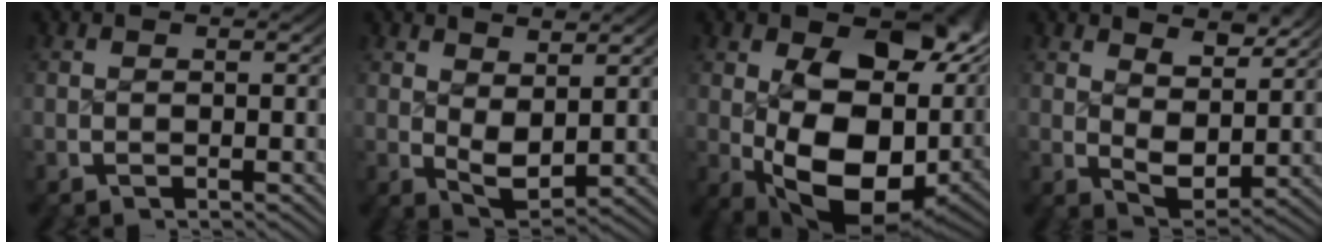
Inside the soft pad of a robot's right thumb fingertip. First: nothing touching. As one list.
[{"total": 3.6, "force": [1.1, 2.2, 2.7], "torque": [-0.046, -0.020, 0.030]}, {"total": 16.7, "force": [-1.4, 10.6, 12.9], "torque": [-0.217, -0.064, 0.008]}, {"total": 4.5, "force": [1.9, 2.7, 3.1], "torque": [-0.054, -0.025, 0.042]}]